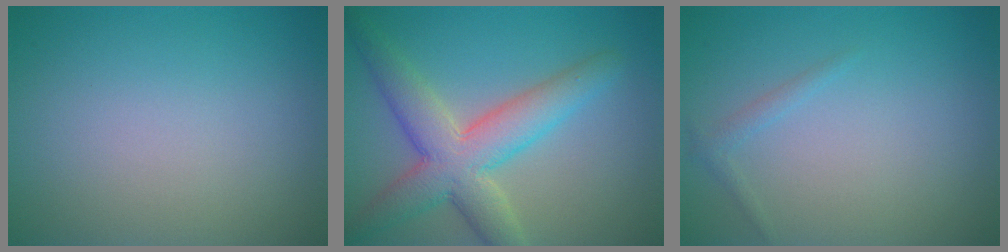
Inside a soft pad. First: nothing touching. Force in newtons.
{"total": 6.7, "press": 6.7, "slide": 0.2}
{"total": 0.9, "press": 0.9, "slide": 0.1}